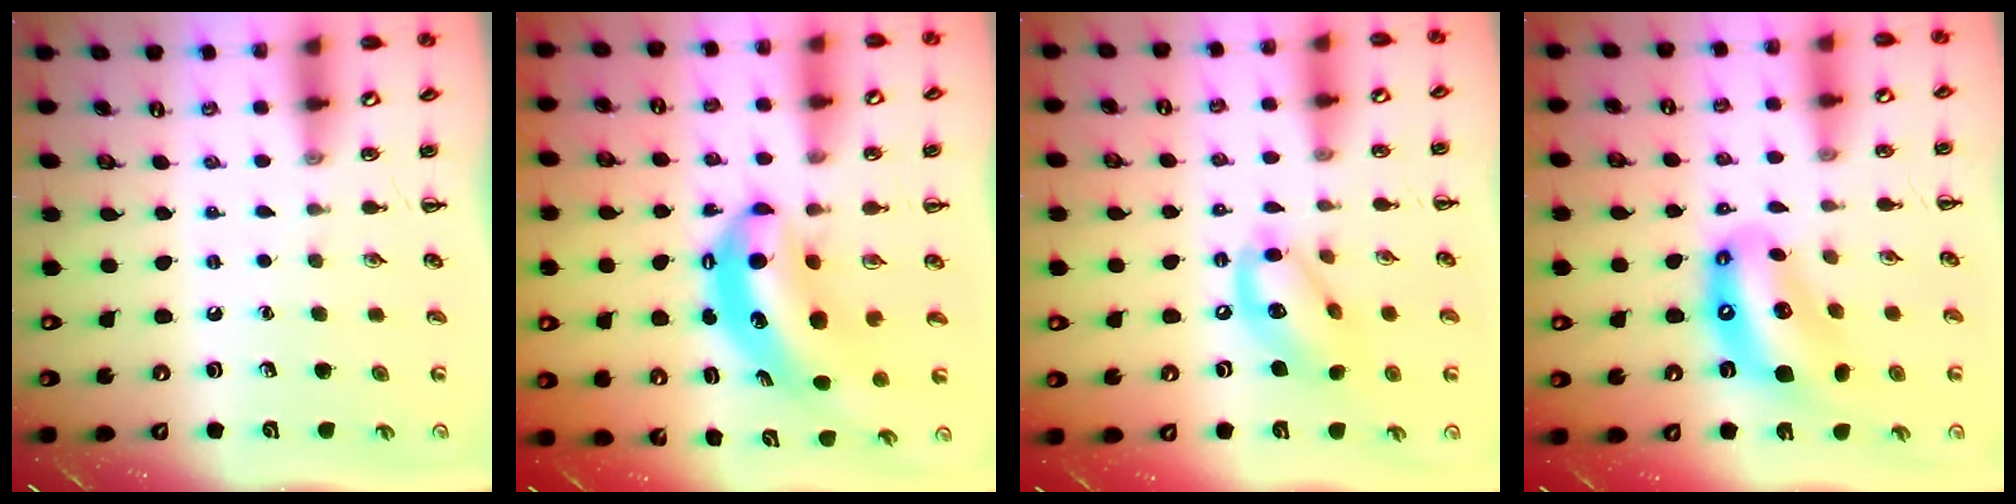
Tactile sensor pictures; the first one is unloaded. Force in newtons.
{"total": 8.5, "press": 8.2, "slide": 2.2}
{"total": 13.5, "press": 13.1, "slide": 3.1}
{"total": 12.4, "press": 12.0, "slide": 3.3}